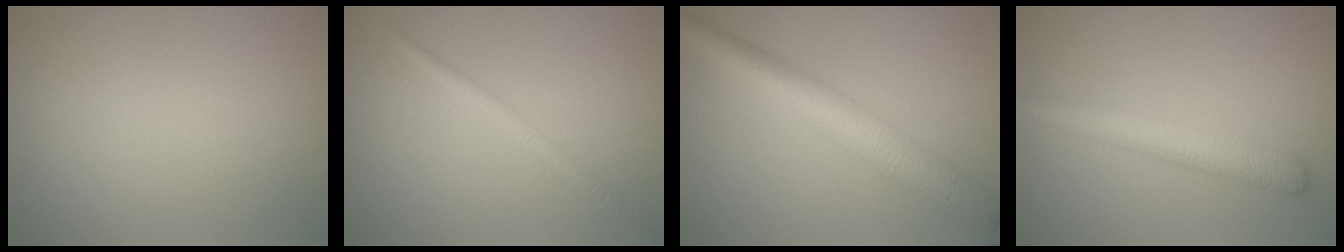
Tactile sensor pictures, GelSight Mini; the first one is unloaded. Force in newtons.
{"total": 1.6, "press": 1.6, "slide": 0.1}
{"total": 5.8, "press": 5.8, "slide": 0.1}
{"total": 4.1, "press": 4.1, "slide": 0.1}